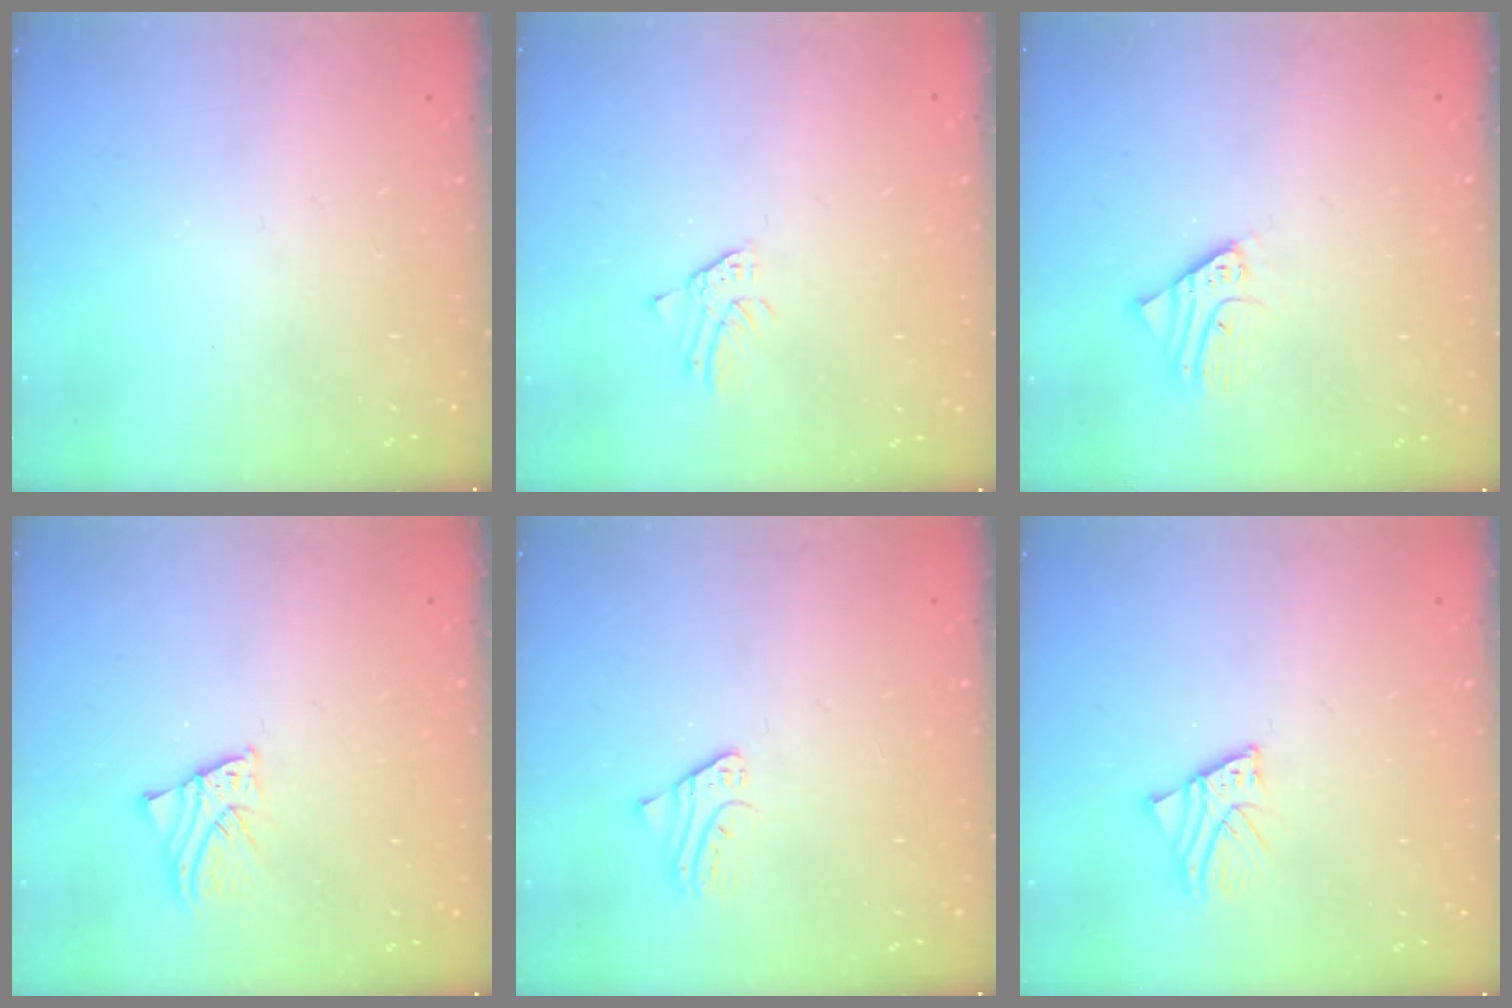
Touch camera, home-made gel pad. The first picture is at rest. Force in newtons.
{"total": 1.2, "press": 1.2, "slide": 0.2}
{"total": 2.3, "press": 2.3, "slide": 0.2}
{"total": 2.2, "press": 2.2, "slide": 0.1}
{"total": 2.2, "press": 2.2, "slide": 0.2}
{"total": 2.8, "press": 2.7, "slide": 0.3}